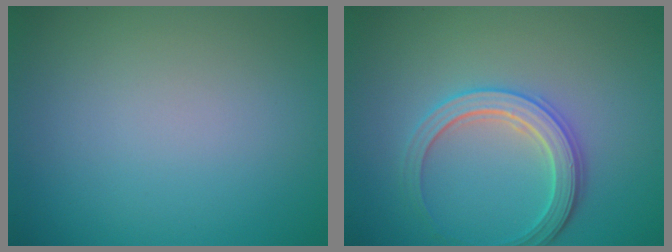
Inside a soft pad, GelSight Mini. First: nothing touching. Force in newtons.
{"total": 3.5, "press": 3.3, "slide": 1.4}